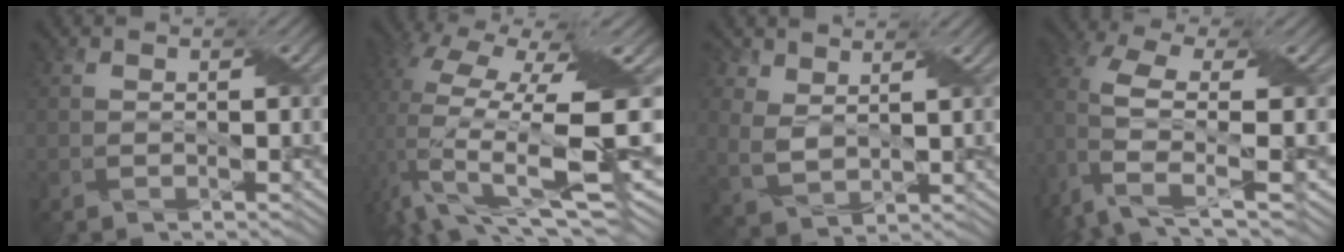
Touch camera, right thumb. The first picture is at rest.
{"total": 15.4, "force": [-1.3, 5.8, 14.2], "torque": [-0.295, -0.003, -0.021]}
{"total": 4.7, "force": [3.2, 2.7, 2.1], "torque": [-0.056, -0.004, 0.067]}
{"total": 9.0, "force": [2.4, 3.6, 7.9], "torque": [-0.177, 0.001, 0.041]}